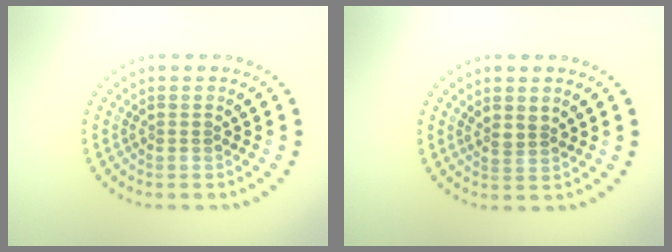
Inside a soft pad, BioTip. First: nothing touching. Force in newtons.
{"total": 1.6, "press": 1.3, "slide": 0.9}